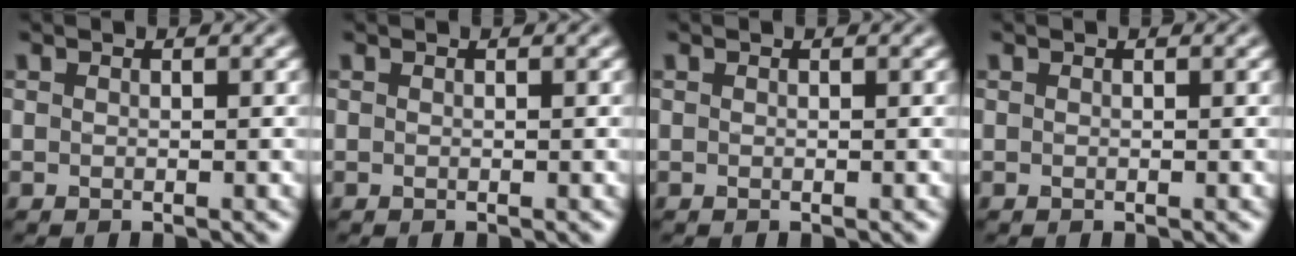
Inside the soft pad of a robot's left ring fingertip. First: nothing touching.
{"total": 0.0}
{"total": 0.0}
{"total": 0.0}